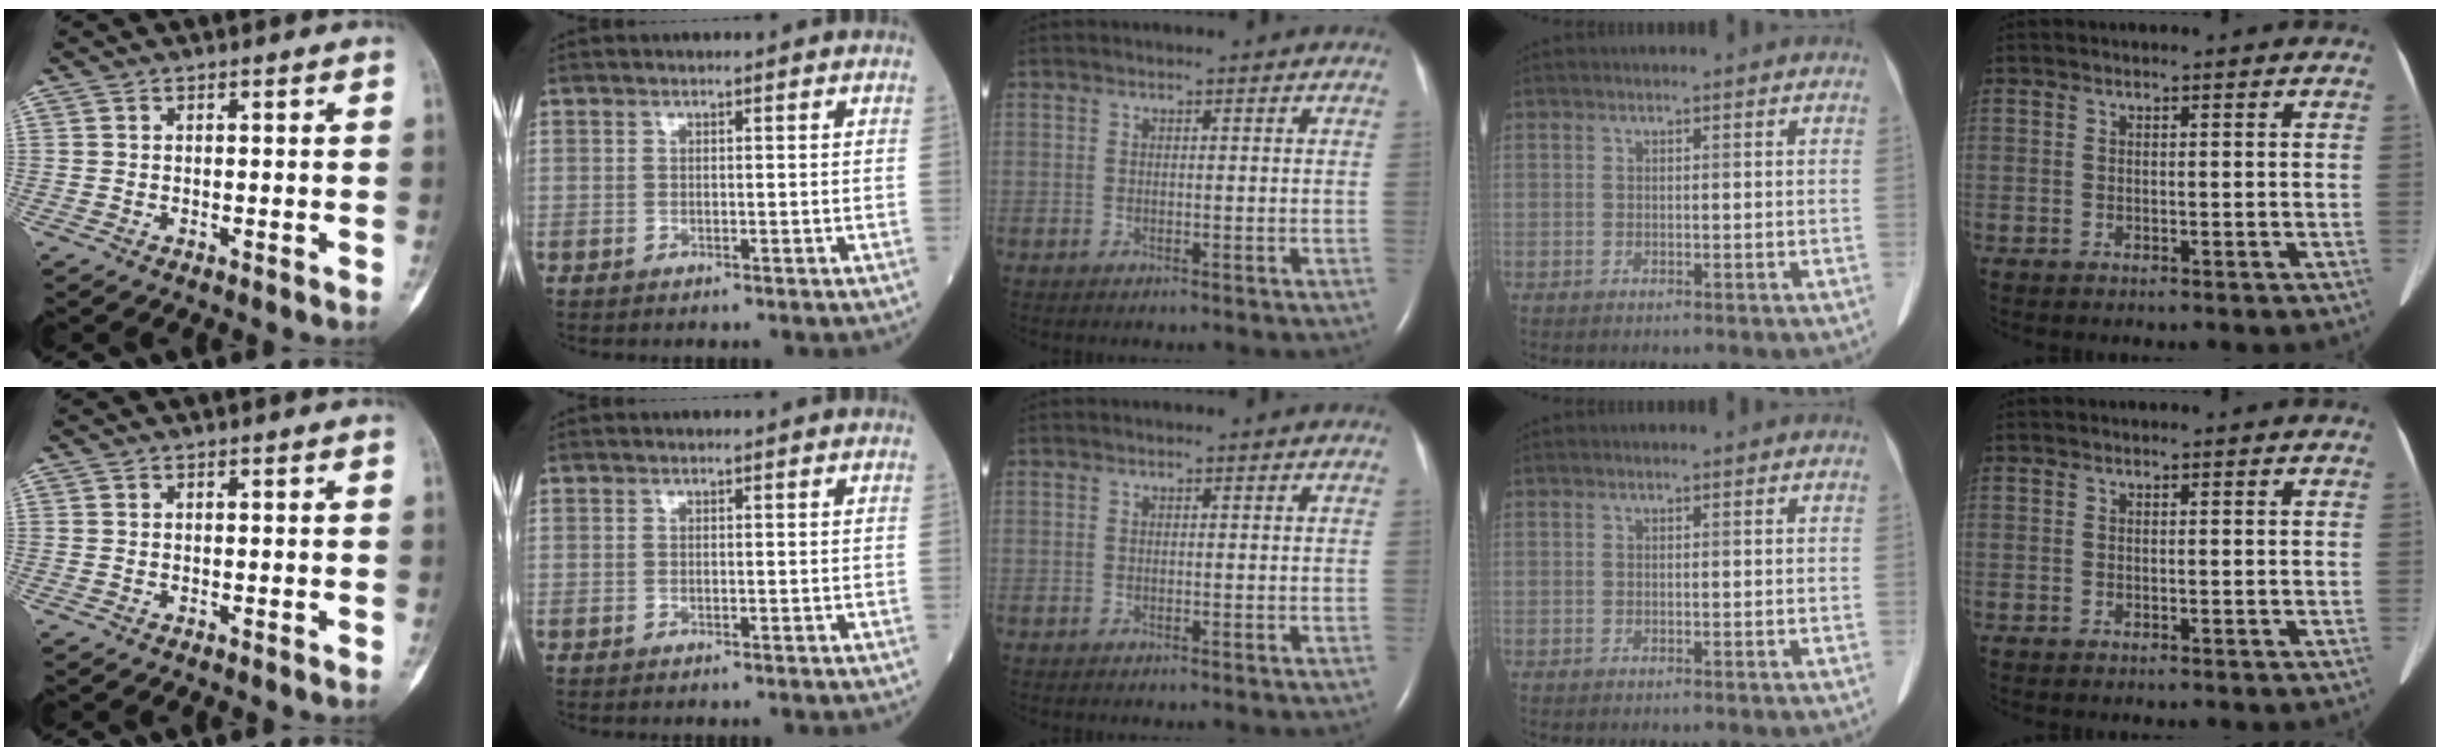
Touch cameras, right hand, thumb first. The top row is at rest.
{}